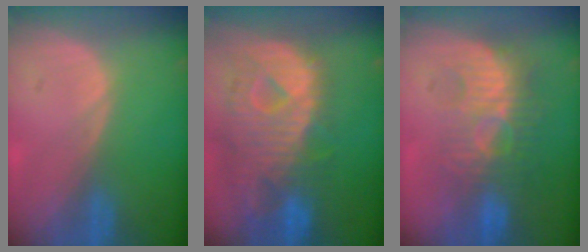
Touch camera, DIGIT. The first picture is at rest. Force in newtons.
{"total": 12.4, "press": 10.7, "slide": 6.3}
{"total": 8.9, "press": 8.5, "slide": 2.6}